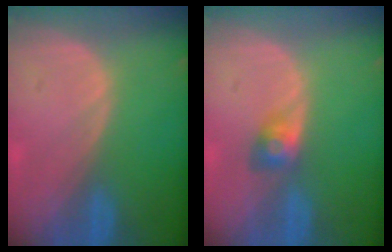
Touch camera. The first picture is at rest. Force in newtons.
{"total": 2.8, "press": 2.6, "slide": 1.1}